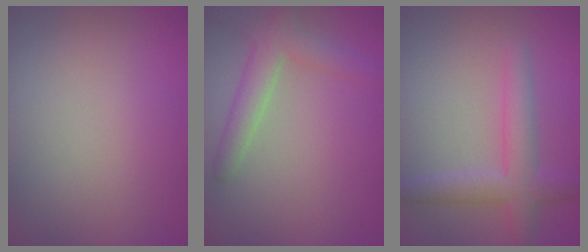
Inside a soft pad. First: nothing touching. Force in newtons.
{"total": 3.6, "press": 3.6, "slide": 0.2}
{"total": 4.0, "press": 4.0, "slide": 0.1}